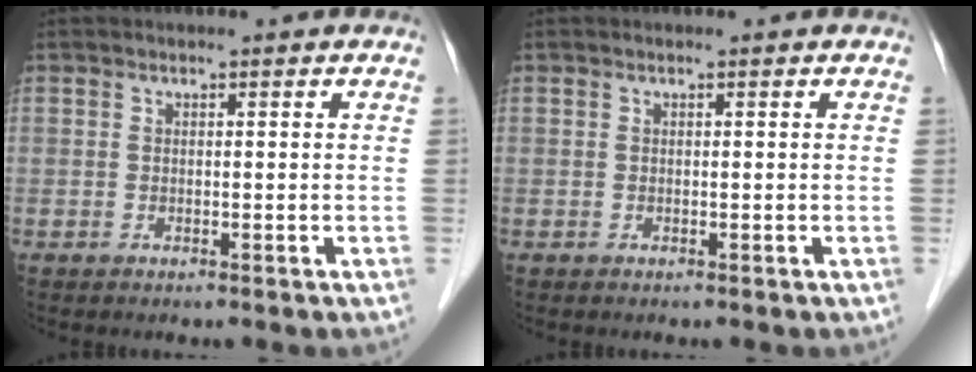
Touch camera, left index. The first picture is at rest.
{"total": 0.0}